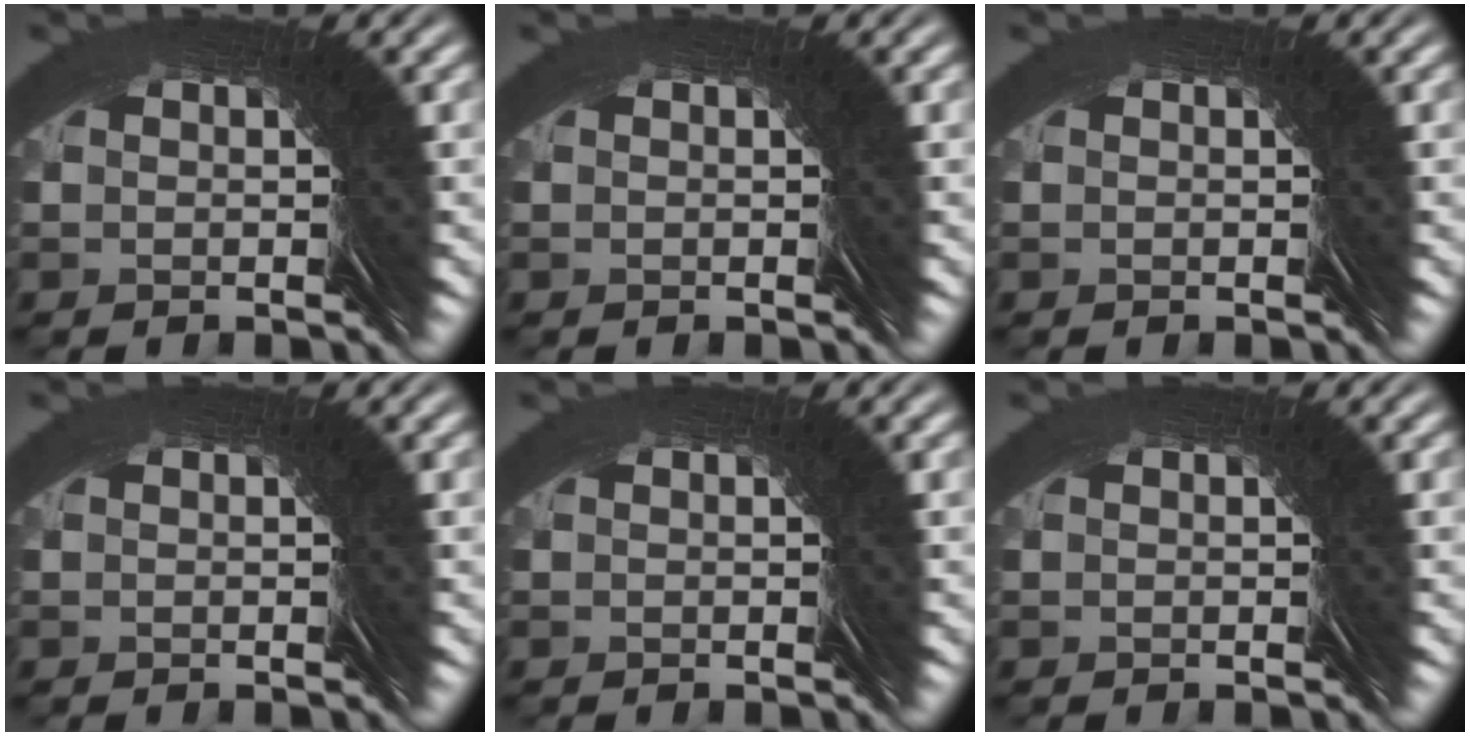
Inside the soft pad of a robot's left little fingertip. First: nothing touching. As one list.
[{"total": 0.0}, {"total": 0.0}, {"total": 0.0}, {"total": 0.0}, {"total": 0.0}]